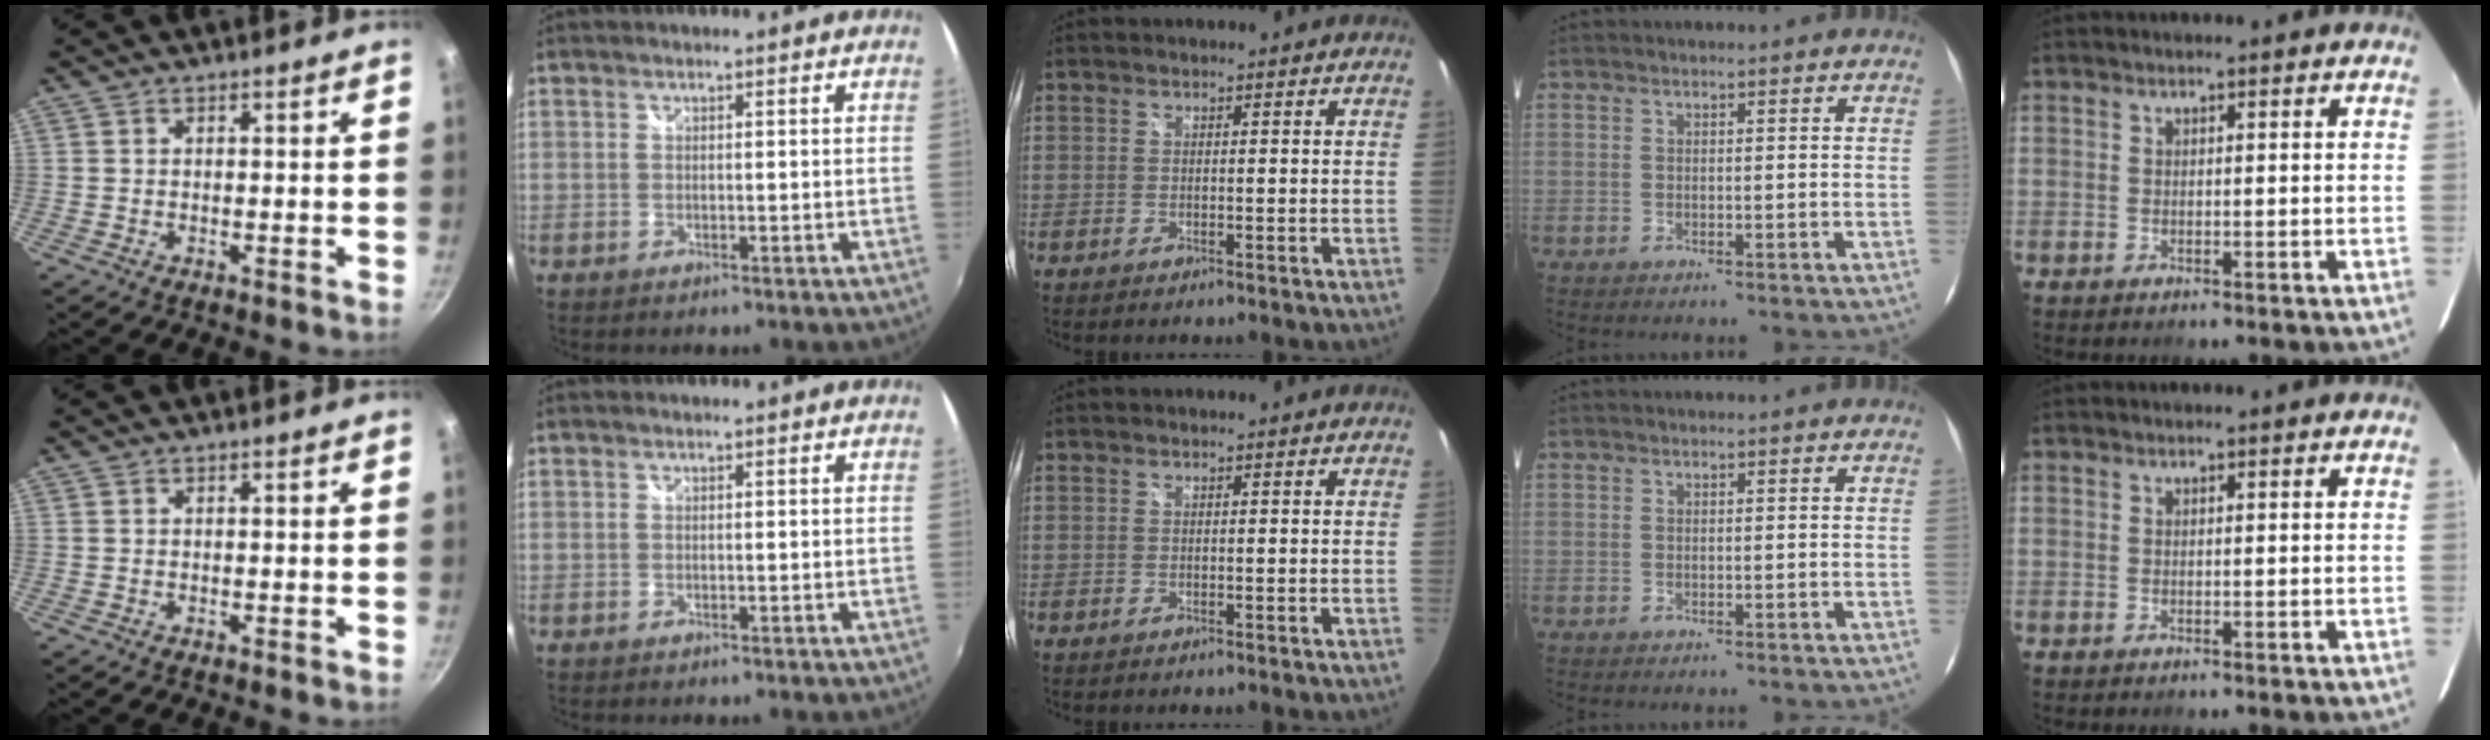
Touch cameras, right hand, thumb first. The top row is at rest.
{}